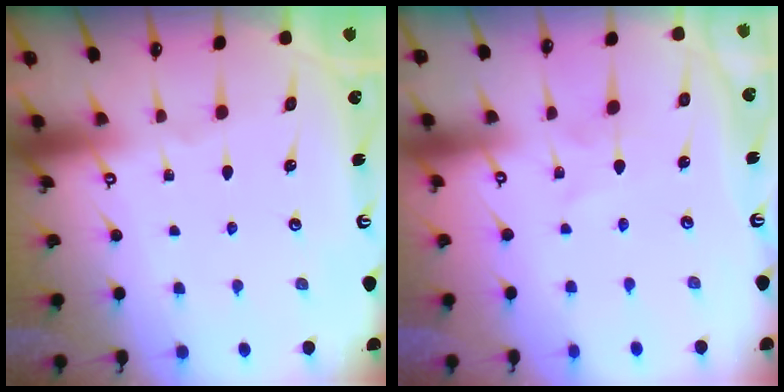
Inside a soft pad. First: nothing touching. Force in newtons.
{"total": 2.3, "press": 2.3, "slide": 0.2}